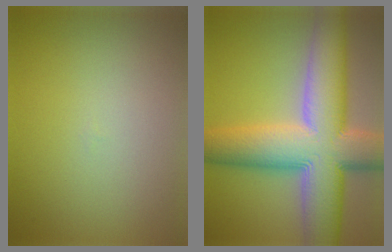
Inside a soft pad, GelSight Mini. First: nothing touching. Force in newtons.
{"total": 13.7, "press": 13.7, "slide": 0.6}